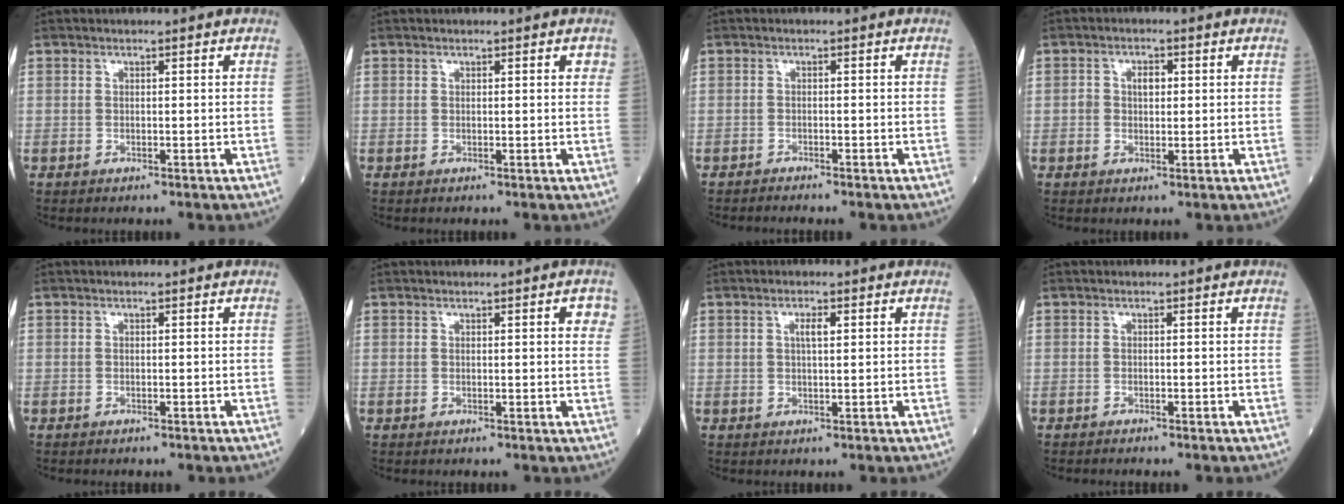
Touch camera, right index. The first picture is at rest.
{"total": 1.1, "force": [0.6, 0.3, 0.9], "torque": [-0.009, 0.001, 0.004]}
{"total": 1.3, "force": [-1.3, -0.3, 0.2], "torque": [-0.005, -0.001, -0.021]}
{"total": 2.6, "force": [0.4, 1.7, 2.0], "torque": [-0.037, 0.011, 0.008]}
{"total": 0.7, "force": [-0.6, 0.1, 0.2], "torque": [-0.006, -0.001, -0.010]}
{"total": 2.3, "force": [0.9, 0.4, 2.1], "torque": [-0.017, 0.001, 0.007]}
{"total": 1.9, "force": [0.6, 0.4, 1.8], "torque": [-0.033, 0.001, 0.010]}
{"total": 0.8, "force": [-0.8, -0.1, 0.2], "torque": [-0.005, 0.000, -0.014]}